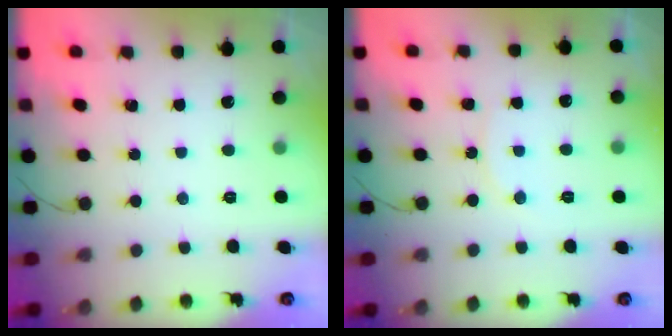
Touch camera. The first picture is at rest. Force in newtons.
{"total": 6.0, "press": 6.0, "slide": 0.7}